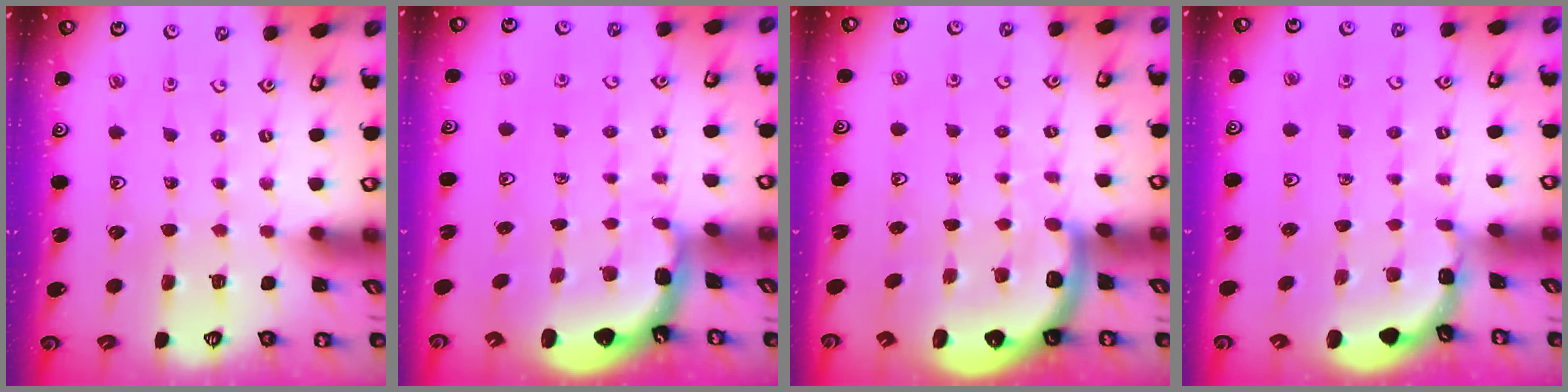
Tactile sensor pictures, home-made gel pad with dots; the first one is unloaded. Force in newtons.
{"total": 2.5, "press": 1.9, "slide": 1.6}
{"total": 5.7, "press": 5.3, "slide": 2.0}
{"total": 1.1, "press": 1.1, "slide": 0.2}